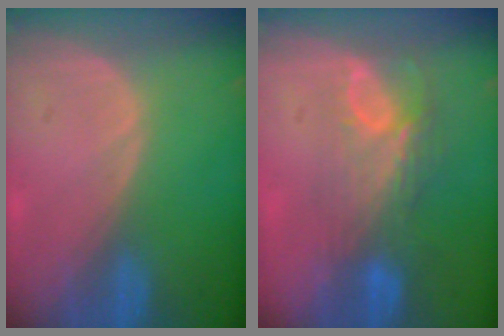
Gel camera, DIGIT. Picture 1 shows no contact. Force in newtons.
{"total": 7.9, "press": 7.0, "slide": 3.7}